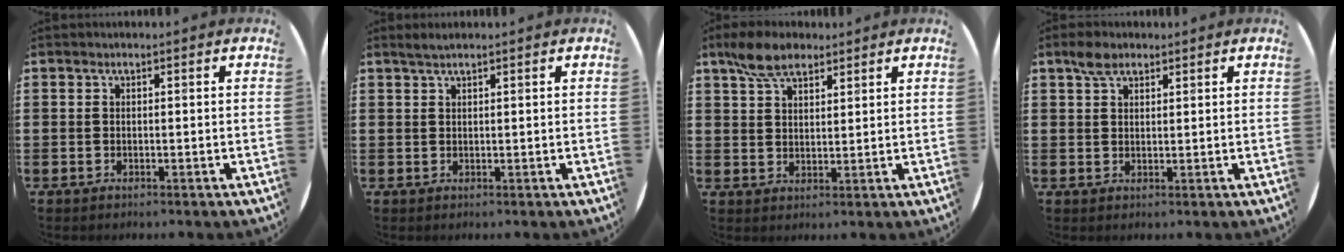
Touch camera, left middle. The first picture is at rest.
{"total": 1.2, "force": [1.0, 0.0, 0.7], "torque": [-0.014, 0.002, 0.019]}
{"total": 6.1, "force": [4.7, 2.9, 2.6], "torque": [-0.065, 0.003, 0.089]}
{"total": 3.0, "force": [2.2, 1.5, 1.3], "torque": [-0.020, 0.004, 0.040]}